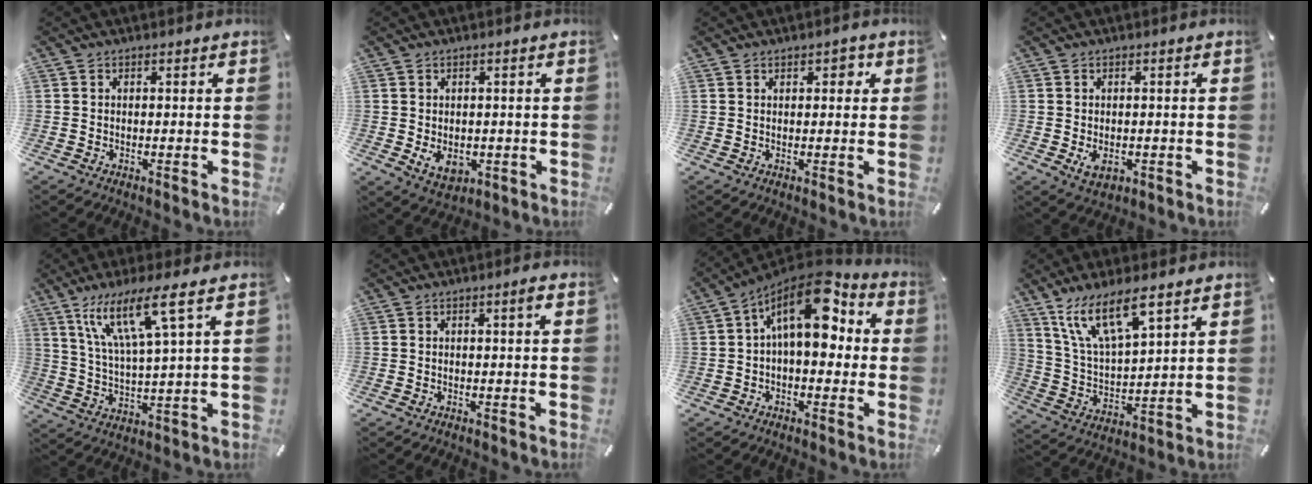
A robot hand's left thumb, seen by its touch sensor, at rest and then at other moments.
{"total": 4.9, "force": [-0.5, 3.9, 2.9], "torque": [-0.054, -0.008, -0.009]}
{"total": 1.8, "force": [0.8, 1.2, 1.1], "torque": [-0.010, -0.001, 0.009]}
{"total": 3.2, "force": [-0.8, 2.3, 2.1], "torque": [-0.042, -0.005, -0.015]}
{"total": 13.8, "force": [7.9, 1.9, 11.2], "torque": [-0.247, -0.018, 0.131]}
{"total": 1.6, "force": [-0.1, 0.0, 1.6], "torque": [-0.031, -0.001, -0.002]}
{"total": 15.0, "force": [5.2, 7.6, 11.8], "torque": [-0.198, -0.030, 0.088]}
{"total": 13.2, "force": [9.0, 4.4, 8.6], "torque": [-0.195, -0.034, 0.161]}